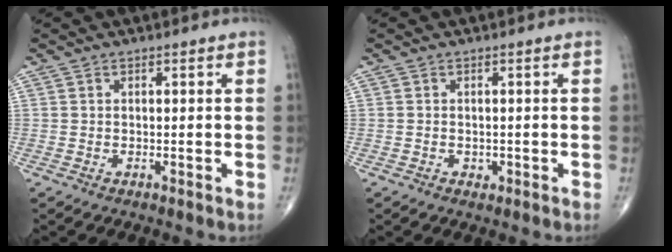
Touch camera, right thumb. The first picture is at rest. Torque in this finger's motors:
{"motor_torque": [-0.27, 0.07, -0.20, -0.04, 0.05]}